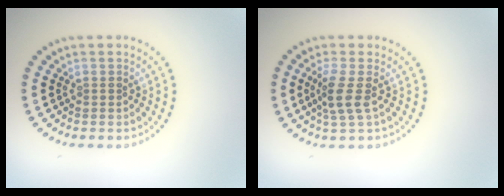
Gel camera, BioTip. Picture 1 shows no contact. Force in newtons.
{"total": 2.5, "press": 2.0, "slide": 1.6}